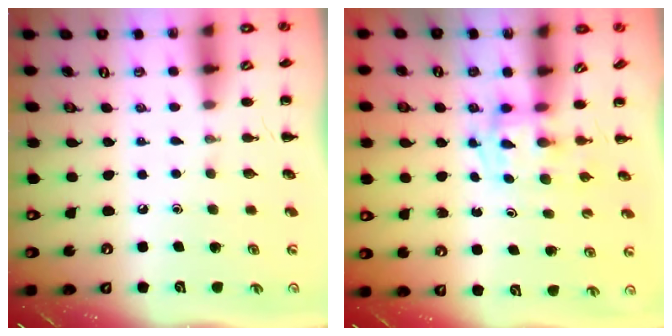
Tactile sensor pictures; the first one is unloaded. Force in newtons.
{"total": 2.9, "press": 2.9, "slide": 0.2}